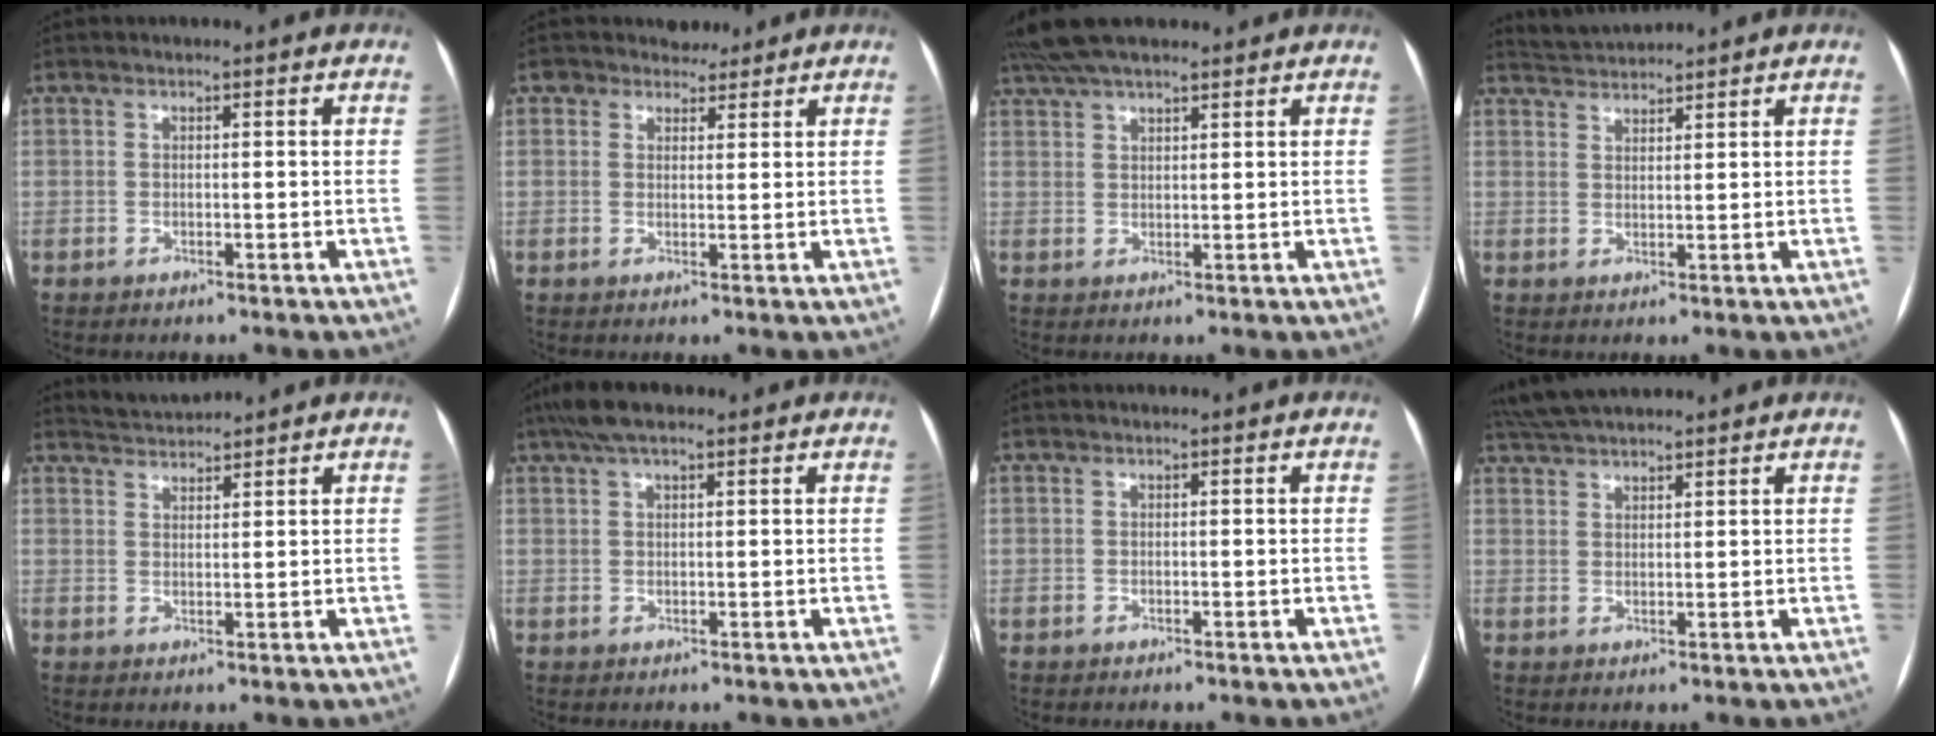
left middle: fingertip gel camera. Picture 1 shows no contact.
{"total": 2.8, "force": [2.3, 1.6, -0.3], "torque": [0.012, 0.002, 0.031]}
{"total": 10.1, "force": [8.5, 2.3, 5.0], "torque": [-0.085, 0.046, 0.147]}
{"total": 3.5, "force": [3.4, -0.3, -0.2], "torque": [-0.007, 0.017, 0.068]}
{"total": 3.0, "force": [2.9, -0.4, -0.5], "torque": [-0.002, 0.010, 0.060]}
{"total": 5.9, "force": [4.3, 1.7, 3.7], "torque": [-0.072, 0.031, 0.076]}
{"total": 0.0}
{"total": 8.0, "force": [7.2, 1.4, 3.2], "torque": [-0.062, 0.039, 0.127]}